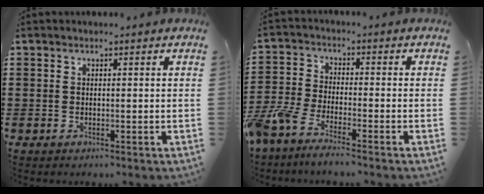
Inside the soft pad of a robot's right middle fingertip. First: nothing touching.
{"total": 5.3, "force": [-4.9, 0.5, 2.1], "torque": [-0.069, -0.014, -0.102]}